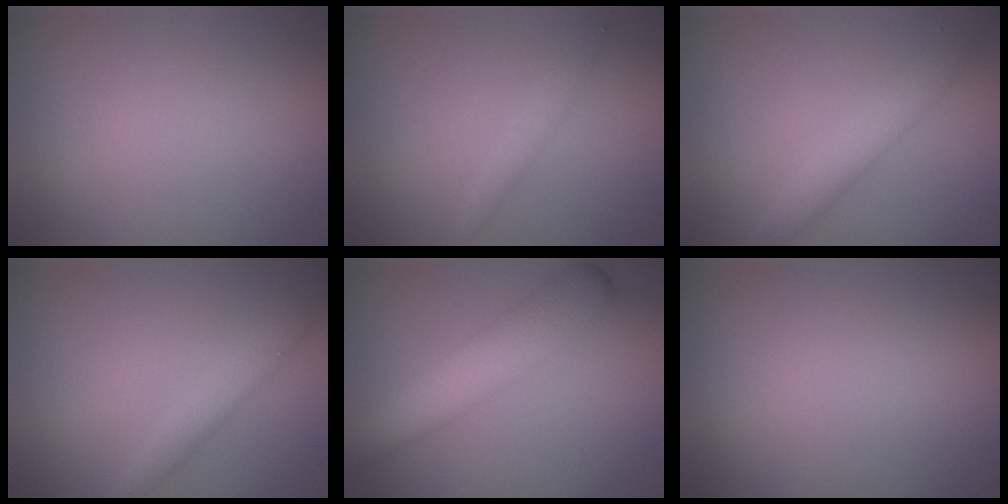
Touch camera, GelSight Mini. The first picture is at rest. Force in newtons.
{"total": 1.2, "press": 1.2, "slide": 0.1}
{"total": 2.8, "press": 2.8, "slide": 0.0}
{"total": 1.9, "press": 1.9, "slide": 0.0}
{"total": 5.1, "press": 5.1, "slide": 0.0}
{"total": 0.0}